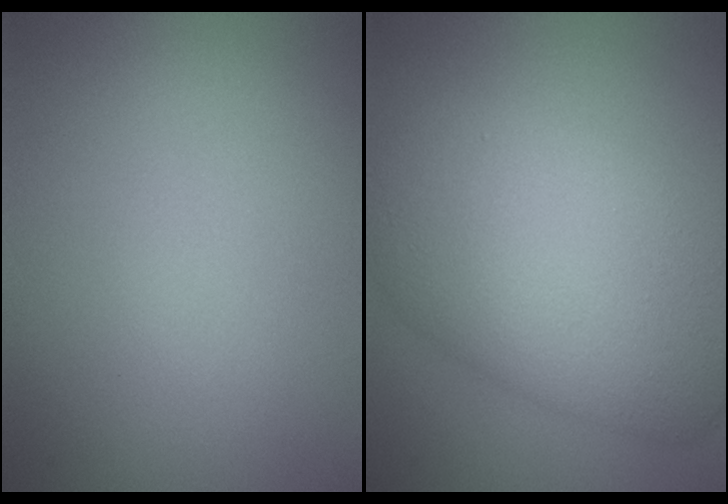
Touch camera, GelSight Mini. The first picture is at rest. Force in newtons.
{"total": 10.6, "press": 10.6, "slide": 0.1}